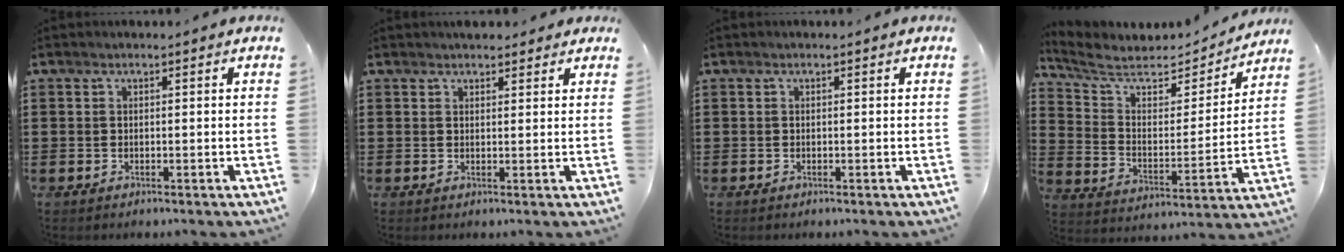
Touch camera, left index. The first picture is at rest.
{"total": 2.3, "force": [2.2, 0.7, 0.5], "torque": [-0.005, -0.001, 0.040]}
{"total": 0.0}
{"total": 6.5, "force": [5.4, 2.1, 2.8], "torque": [-0.083, -0.035, 0.090]}